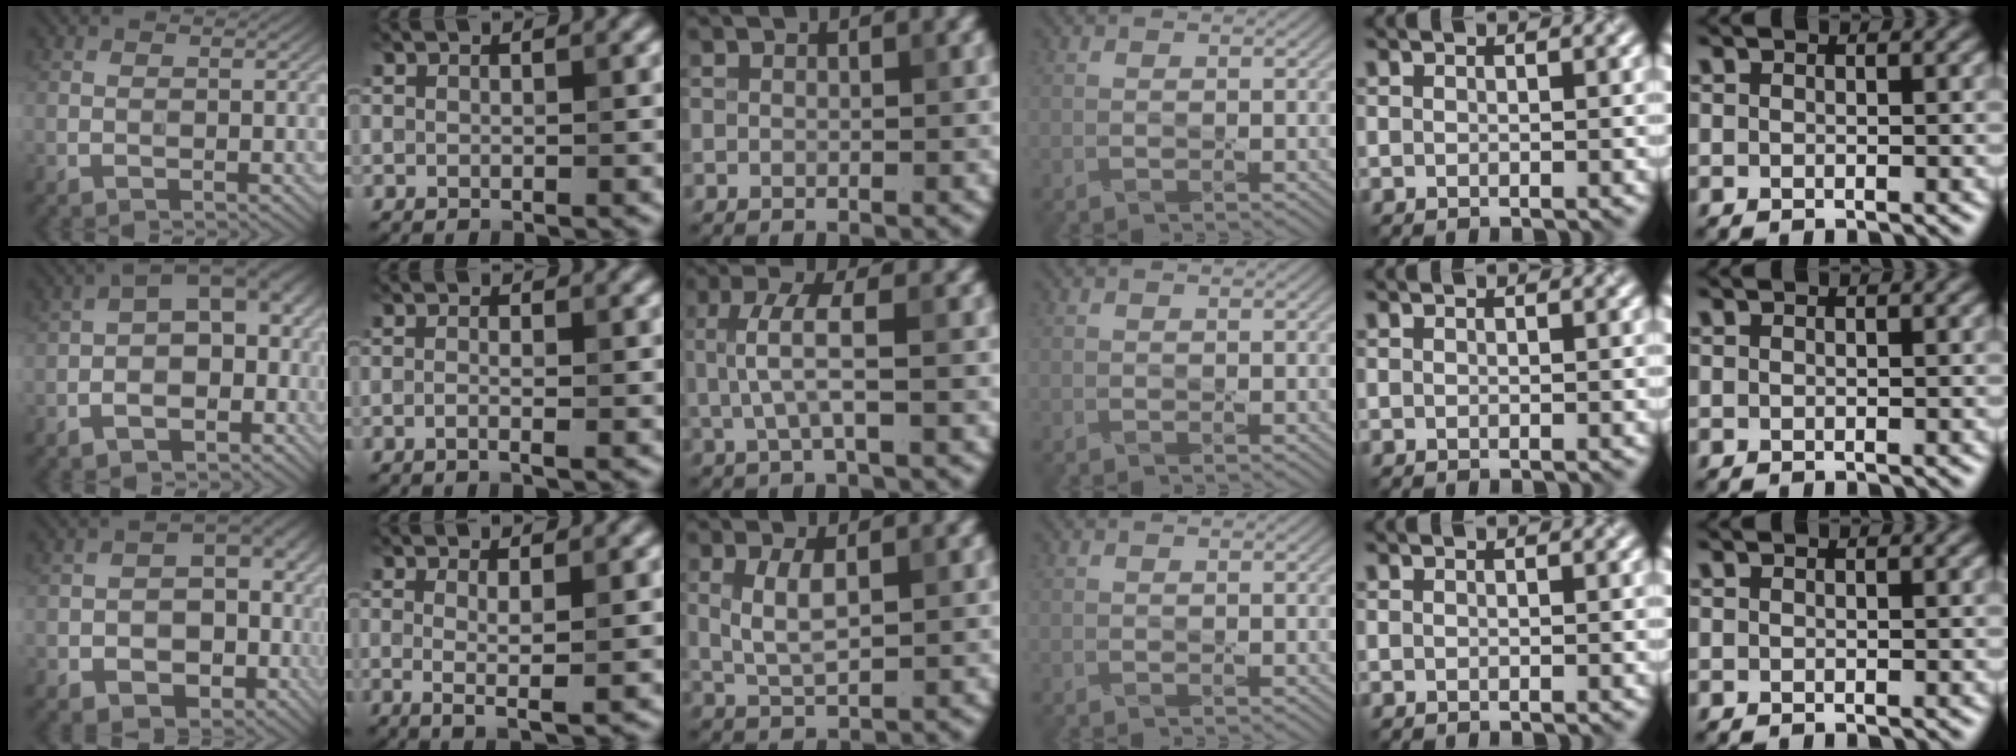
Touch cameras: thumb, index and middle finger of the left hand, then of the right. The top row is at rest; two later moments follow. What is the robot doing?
{"motion": "wipe", "object": "phone"}